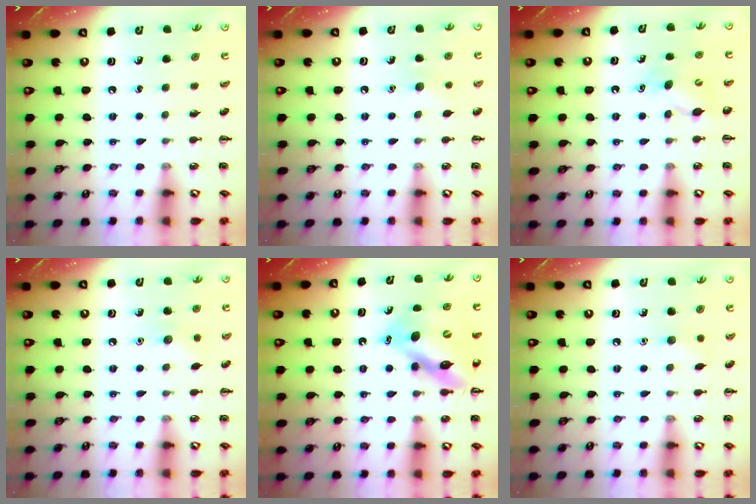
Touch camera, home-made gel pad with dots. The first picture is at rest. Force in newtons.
{"total": 5.7, "press": 5.6, "slide": 1.2}
{"total": 7.4, "press": 7.2, "slide": 1.5}
{"total": 5.9, "press": 5.7, "slide": 1.4}
{"total": 11.8, "press": 11.3, "slide": 3.3}
{"total": 4.6, "press": 4.4, "slide": 1.3}